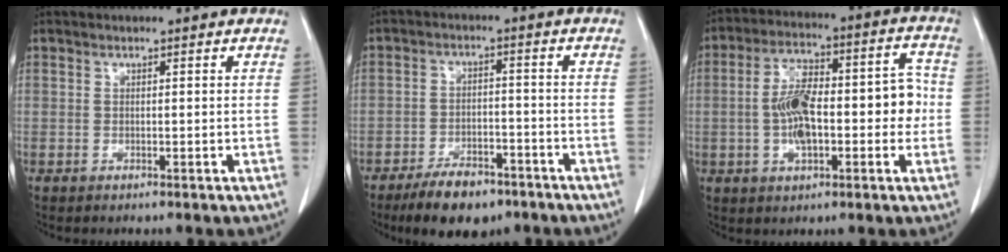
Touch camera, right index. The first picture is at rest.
{"total": 8.7, "force": [-6.5, 3.6, 4.6], "torque": [-0.078, -0.003, -0.108]}
{"total": 13.6, "force": [-1.3, 5.2, 12.6], "torque": [-0.209, 0.045, -0.017]}